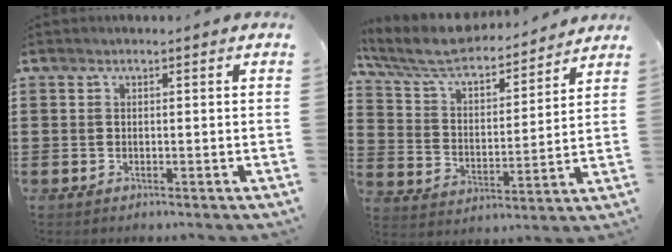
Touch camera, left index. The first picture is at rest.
{"total": 7.6, "force": [6.7, 1.5, 3.2], "torque": [-0.091, -0.044, 0.113]}